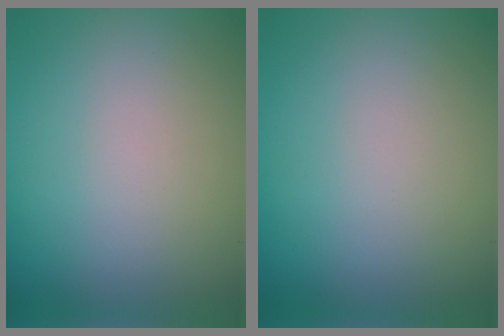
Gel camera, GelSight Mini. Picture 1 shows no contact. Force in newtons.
{"total": 0.0}